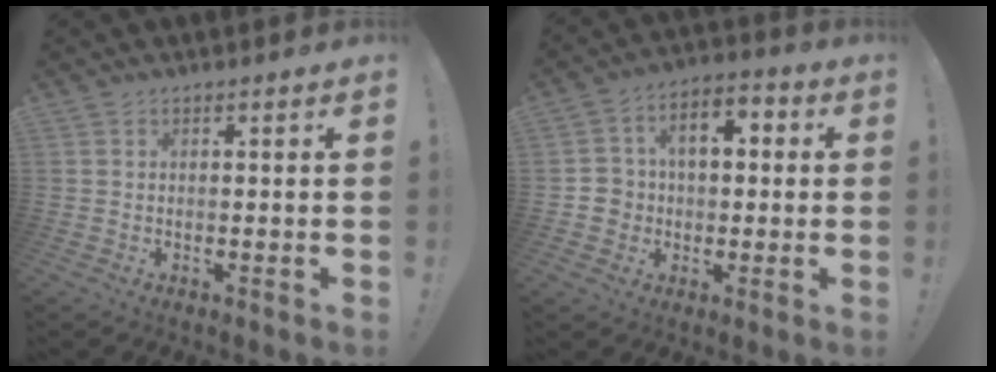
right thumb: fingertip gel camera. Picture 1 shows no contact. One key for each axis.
{"total": 8.6, "fx": -0.2, "fy": 7.5, "fz": 4.3, "tx": -0.064, "ty": 0.012, "tz": 0.000}